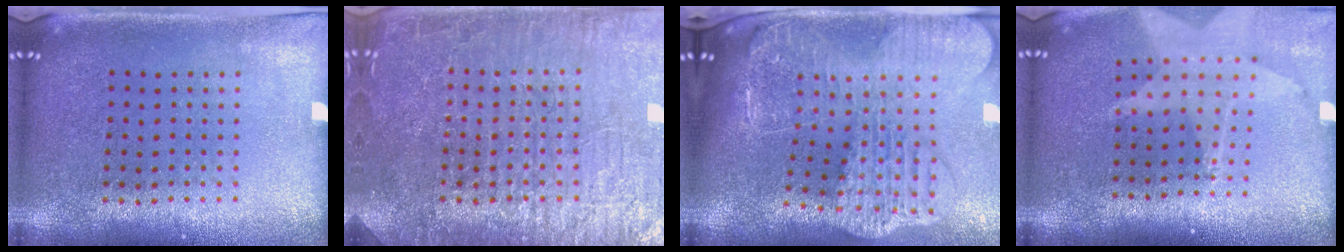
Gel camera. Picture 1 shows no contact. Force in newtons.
{"total": 7.1, "press": 7.1, "slide": 1.1}
{"total": 4.1, "press": 3.2, "slide": 2.6}
{"total": 1.8, "press": 1.5, "slide": 1.1}